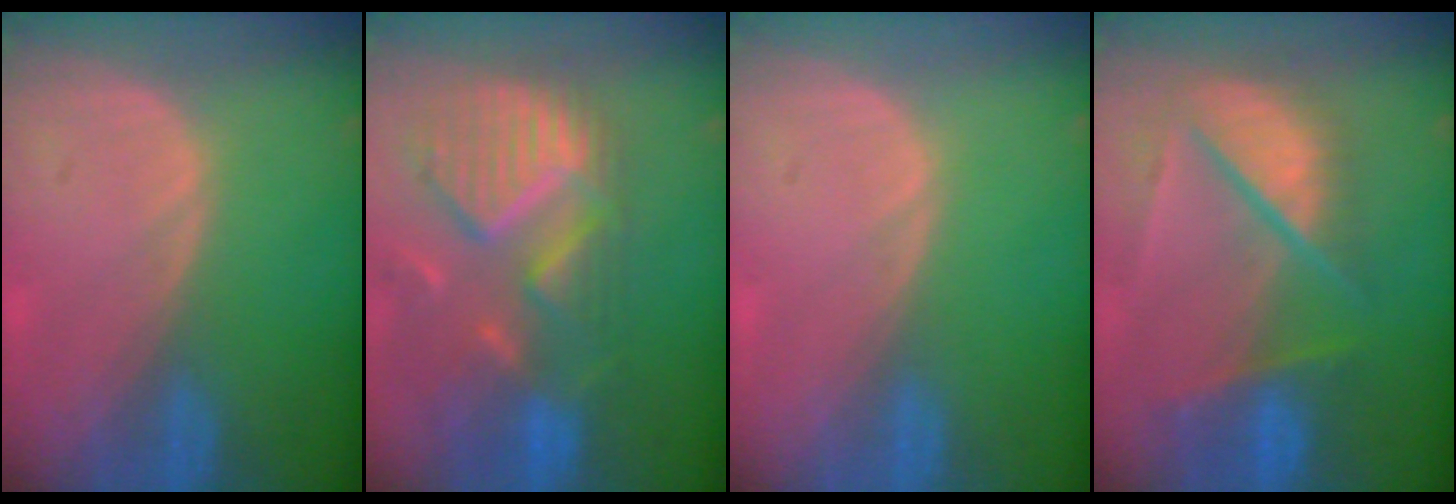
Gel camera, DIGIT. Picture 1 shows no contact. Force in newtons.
{"total": 12.1, "press": 10.4, "slide": 6.2}
{"total": 0.0}
{"total": 9.7, "press": 8.3, "slide": 5.0}